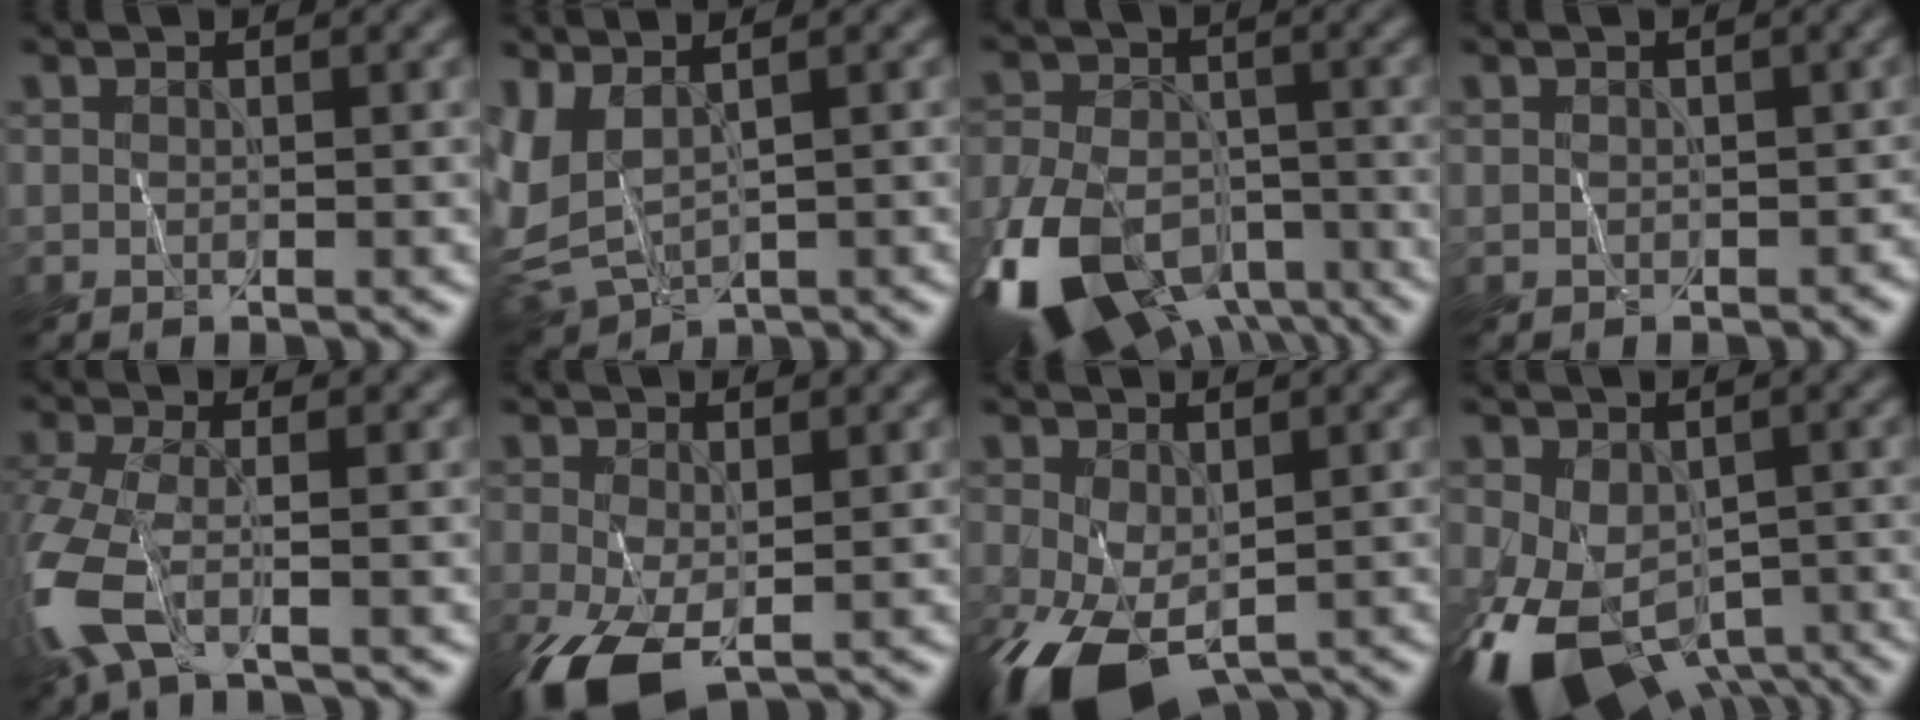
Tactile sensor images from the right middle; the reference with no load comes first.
{"total": 4.4, "force": [0.8, 2.1, 3.8], "torque": [-0.105, -0.004, 0.026]}
{"total": 14.5, "force": [-8.4, 8.5, 8.2], "torque": [-0.167, -0.035, -0.133]}
{"total": 0.7, "force": [-0.2, 0.7, 0.0], "torque": [0.002, -0.004, 0.004]}
{"total": 6.3, "force": [-2.8, 2.6, 5.1], "torque": [-0.147, -0.017, -0.059]}
{"total": 6.5, "force": [-2.5, 3.6, 4.8], "torque": [-0.132, -0.026, -0.036]}
{"total": 8.3, "force": [-3.2, 4.9, 5.9], "torque": [-0.152, -0.030, -0.039]}
{"total": 11.4, "force": [-5.4, 6.7, 7.4], "torque": [-0.147, -0.031, -0.070]}